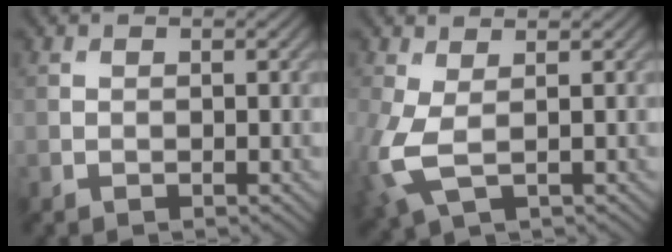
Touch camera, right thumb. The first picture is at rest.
{"total": 5.4, "force": [-0.1, 2.8, 4.6], "torque": [-0.142, -0.004, -0.001]}